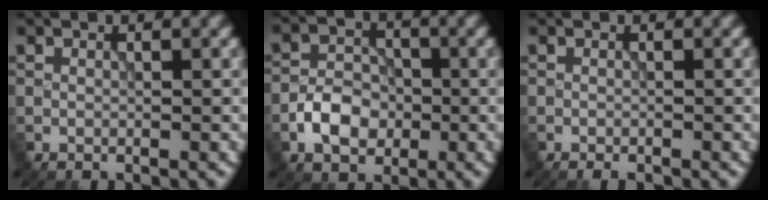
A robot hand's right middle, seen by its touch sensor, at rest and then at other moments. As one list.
[{"total": 4.0, "force": [-1.5, 2.9, 2.3], "torque": [-0.041, 0.005, -0.030]}, {"total": 0.9, "force": [-0.7, 0.2, 0.5], "torque": [-0.007, -0.004, -0.013]}]